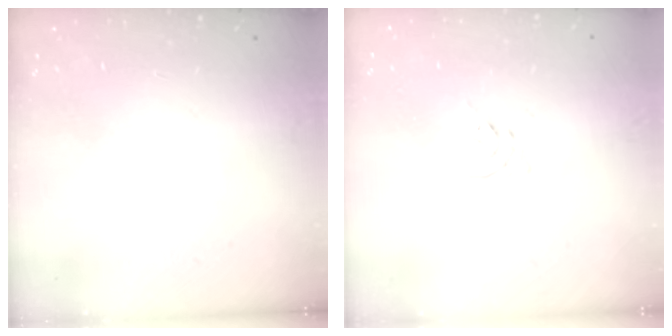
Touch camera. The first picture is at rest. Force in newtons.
{"total": 1.8, "press": 1.7, "slide": 0.5}